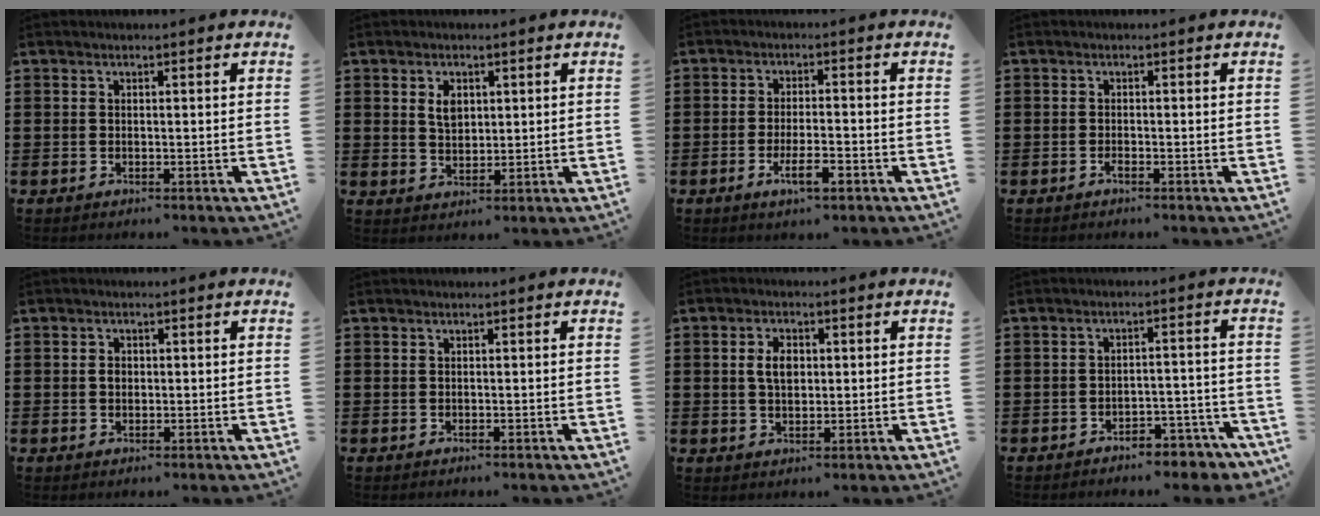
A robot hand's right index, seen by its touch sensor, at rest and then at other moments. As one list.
[{"total": 3.2, "force": [1.2, 2.0, 2.2], "torque": [-0.041, 0.004, 0.019]}, {"total": 5.2, "force": [-2.6, 1.6, 4.1], "torque": [-0.080, -0.001, -0.049]}, {"total": 0.8, "force": [-0.7, 0.1, 0.5], "torque": [-0.011, -0.002, -0.012]}, {"total": 1.5, "force": [0.1, 1.1, 1.0], "torque": [-0.023, 0.007, 0.001]}, {"total": 0.0}, {"total": 3.9, "force": [0.6, 2.2, 3.1], "torque": [-0.058, 0.007, 0.008]}, {"total": 4.2, "force": [-4.0, 0.7, 1.1], "torque": [-0.019, 0.007, -0.080]}]